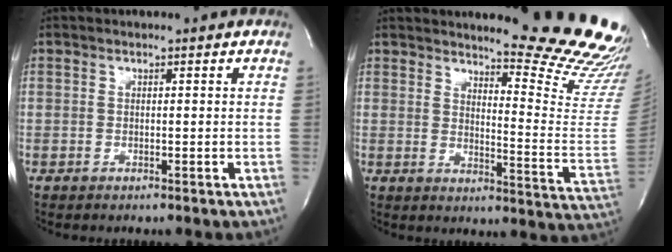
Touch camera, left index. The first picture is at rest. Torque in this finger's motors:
{"motor_torque": [-0.04, -0.04, 0.22, 0.04]}